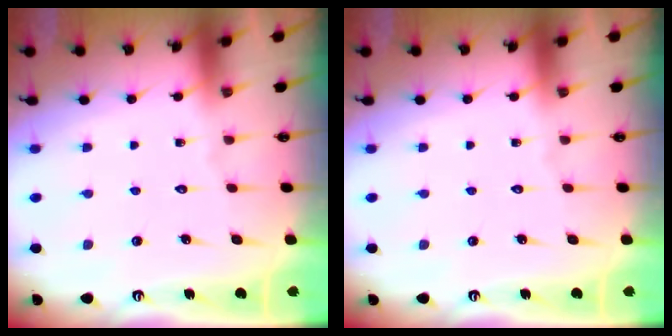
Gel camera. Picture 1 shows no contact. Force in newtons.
{"total": 0.0}